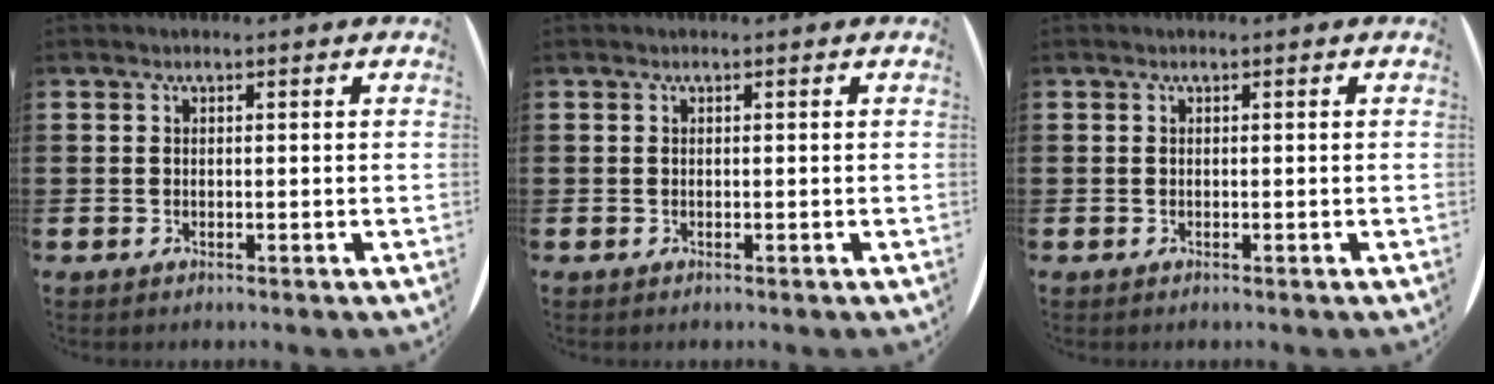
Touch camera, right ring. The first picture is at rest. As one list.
[{"total": 0.0}, {"total": 0.0}]